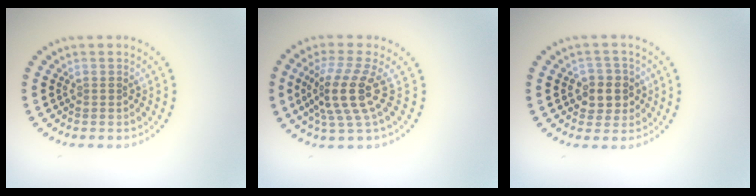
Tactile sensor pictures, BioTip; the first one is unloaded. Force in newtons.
{"total": 4.5, "press": 3.4, "slide": 2.9}
{"total": 2.8, "press": 2.6, "slide": 0.9}